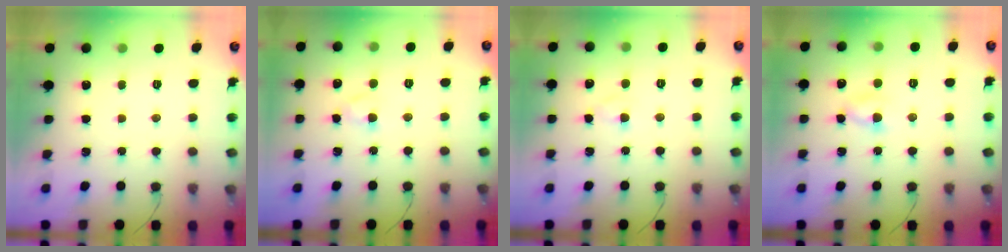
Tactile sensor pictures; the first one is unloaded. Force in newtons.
{"total": 2.8, "press": 2.6, "slide": 1.1}
{"total": 2.2, "press": 2.0, "slide": 0.9}
{"total": 2.9, "press": 2.6, "slide": 1.2}